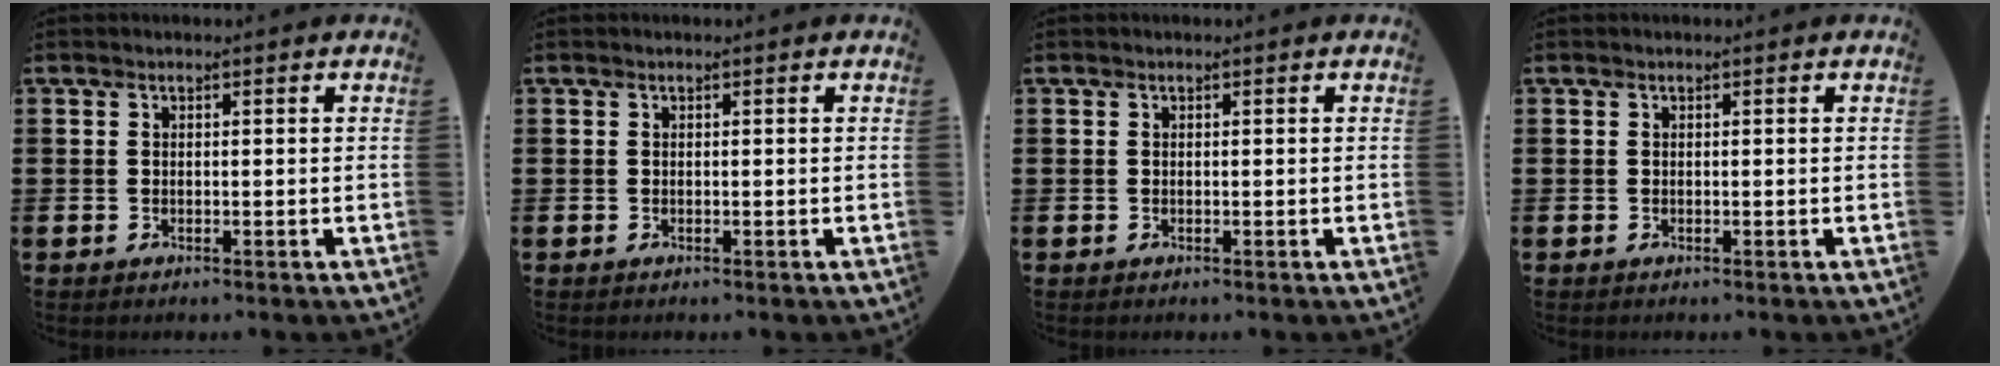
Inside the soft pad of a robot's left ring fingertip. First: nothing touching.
{"total": 0.0}
{"total": 0.0}
{"total": 0.0}